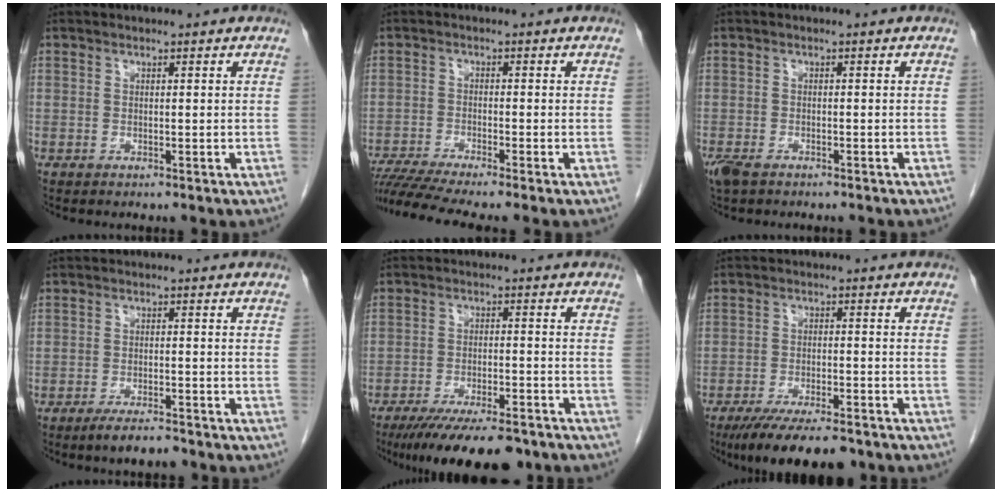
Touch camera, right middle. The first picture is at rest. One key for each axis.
{"total": 8.5, "fx": -7.3, "fy": -1.0, "fz": 4.3, "tx": -0.069, "ty": -0.018, "tz": -0.123}
{"total": 4.9, "fx": -3.6, "fy": 1.8, "fz": 2.7, "tx": -0.052, "ty": -0.013, "tz": -0.055}
{"total": 4.1, "fx": -3.2, "fy": 0.7, "fz": 2.5, "tx": -0.043, "ty": -0.004, "tz": -0.054}
{"total": 14.3, "fx": -11.3, "fy": 3.4, "fz": 8.2, "tx": -0.118, "ty": -0.017, "tz": -0.172}
{"total": 11.6, "fx": -9.0, "fy": 2.9, "fz": 6.7, "tx": -0.098, "ty": -0.015, "tz": -0.139}